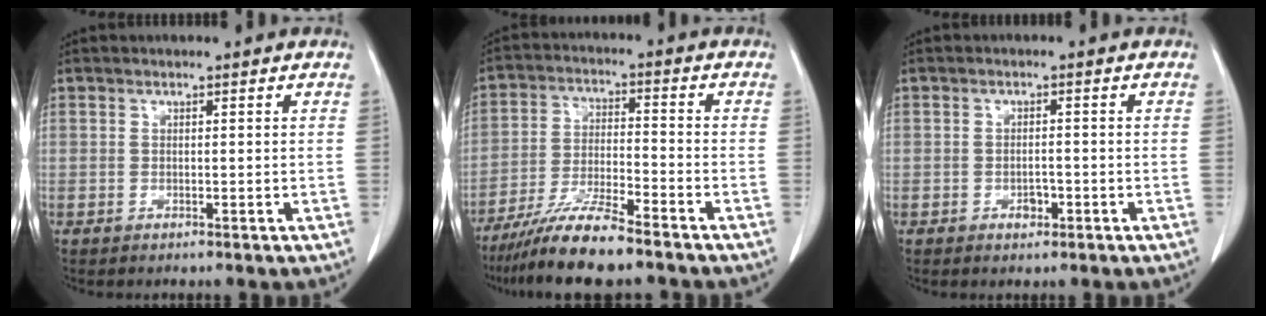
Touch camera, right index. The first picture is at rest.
{"total": 9.6, "force": [-7.9, 0.1, 5.4], "torque": [-0.101, -0.026, -0.146]}
{"total": 1.9, "force": [-0.9, 1.0, 1.3], "torque": [-0.020, 0.003, -0.011]}